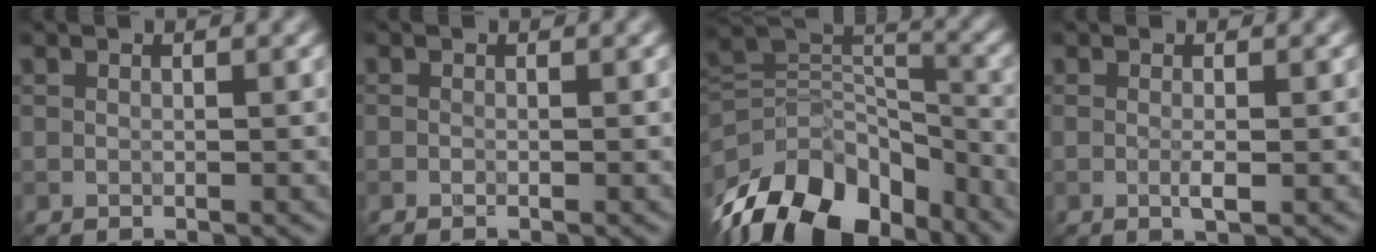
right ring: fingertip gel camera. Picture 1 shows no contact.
{"total": 0.0}
{"total": 13.7, "force": [-8.8, 7.6, 7.3], "torque": [-0.155, 0.011, -0.155]}
{"total": 1.3, "force": [-0.2, 0.2, 1.3], "torque": [-0.023, -0.005, -0.004]}